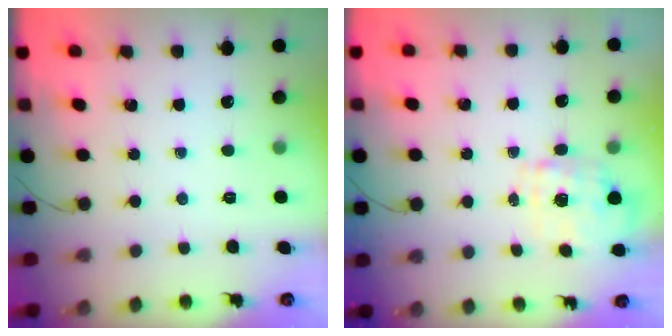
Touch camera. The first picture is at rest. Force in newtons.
{"total": 1.7, "press": 1.6, "slide": 0.5}